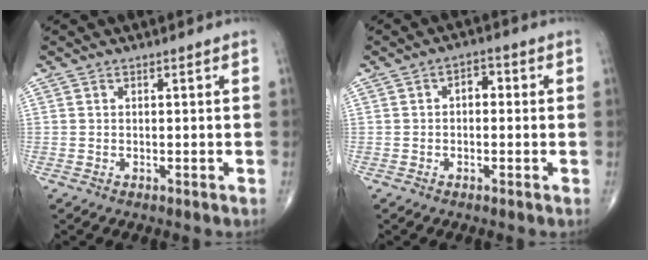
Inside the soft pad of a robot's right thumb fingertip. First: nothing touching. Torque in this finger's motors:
{"motor_torque": [-0.10, 0.03, 0.32, 0.07, 0.01]}